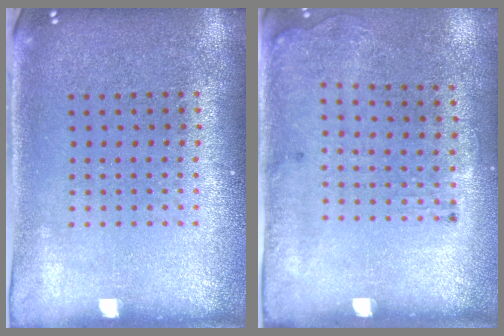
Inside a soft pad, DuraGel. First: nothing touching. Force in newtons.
{"total": 1.8, "press": 1.2, "slide": 1.3}